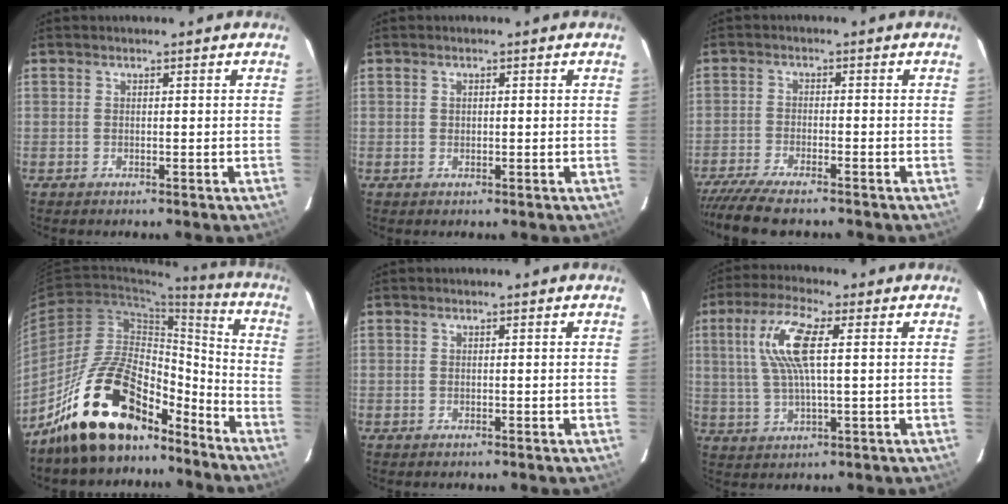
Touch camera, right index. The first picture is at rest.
{"total": 0.7, "force": [0.1, 0.7, 0.3], "torque": [-0.004, 0.003, 0.003]}
{"total": 9.8, "force": [-8.5, 1.2, 4.7], "torque": [-0.114, -0.036, -0.152]}
{"total": 19.9, "force": [-15.0, 8.1, 10.2], "torque": [-0.182, 0.033, -0.246]}
{"total": 0.0}
{"total": 10.4, "force": [2.4, 2.3, 9.8], "torque": [-0.196, 0.011, 0.049]}